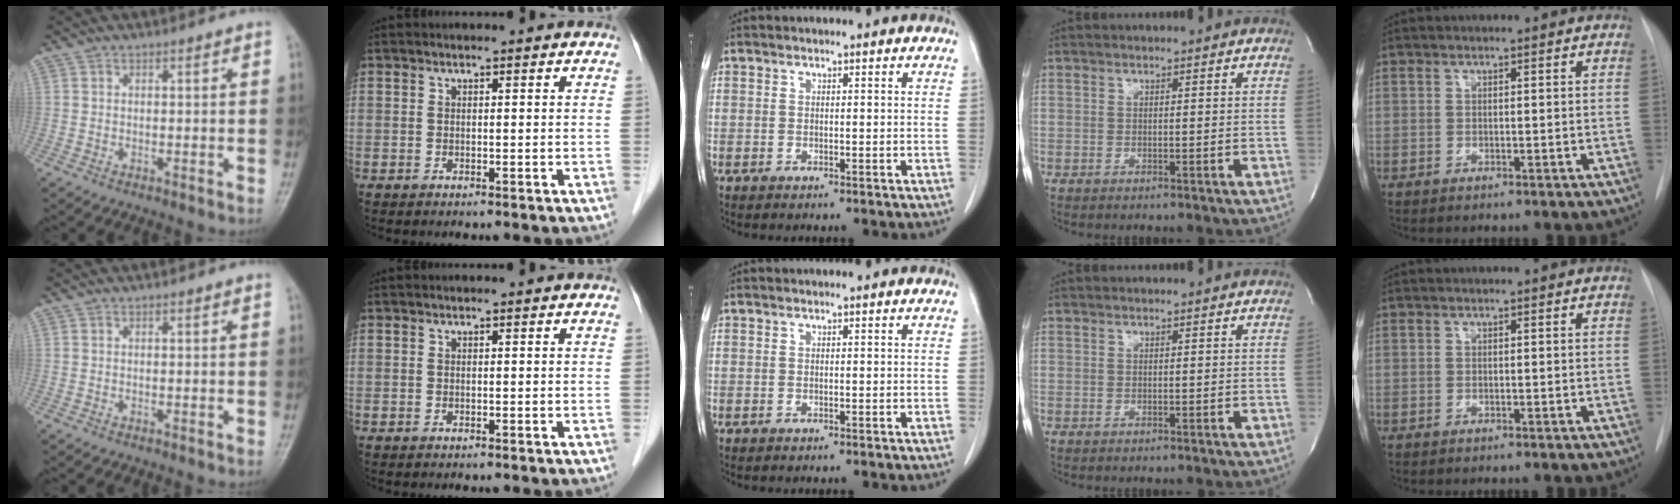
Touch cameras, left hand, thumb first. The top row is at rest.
{}